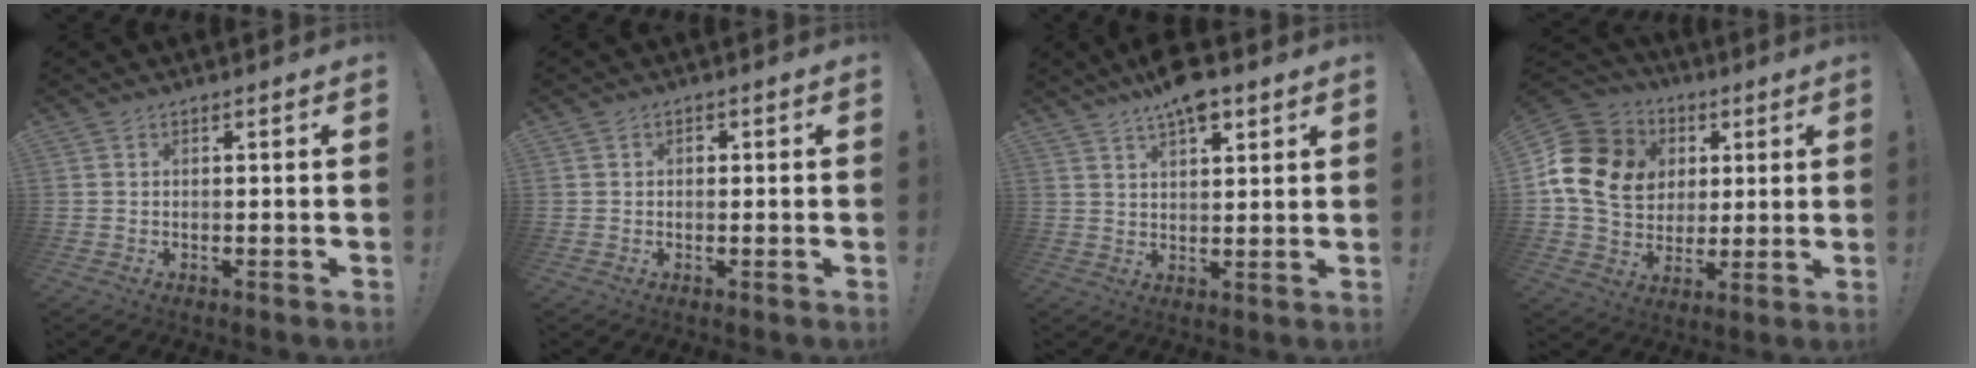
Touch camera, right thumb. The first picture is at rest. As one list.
[{"total": 1.1, "force": [-0.1, 1.0, 0.5], "torque": [-0.011, 0.004, -0.002]}, {"total": 8.3, "force": [5.7, 3.1, 5.2], "torque": [-0.072, -0.032, 0.099]}, {"total": 16.9, "force": [3.9, 14.1, 8.6], "torque": [-0.149, -0.001, 0.088]}]